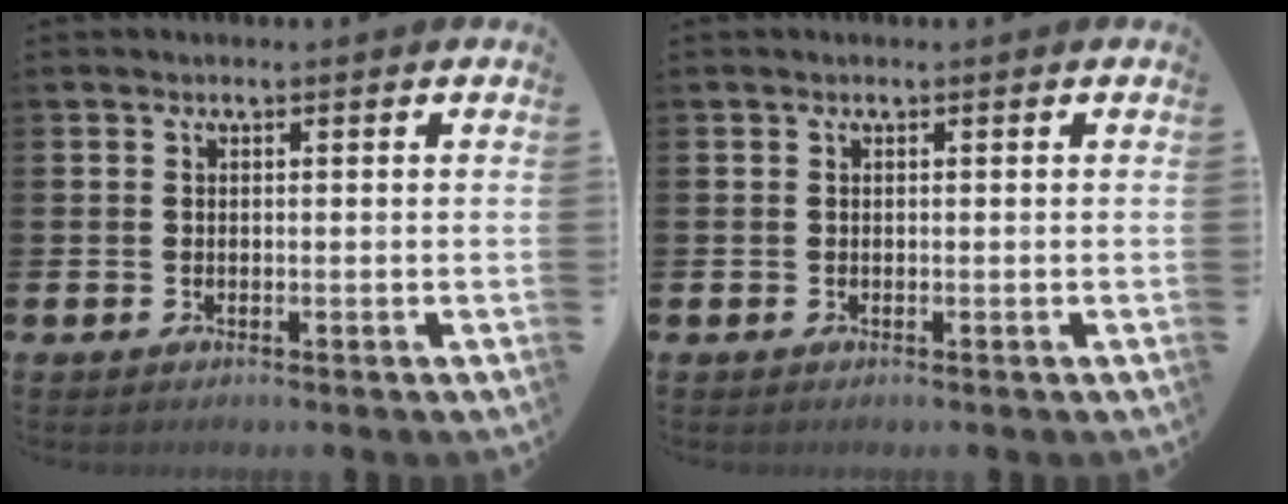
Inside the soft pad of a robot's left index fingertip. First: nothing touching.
{"total": 0.0}